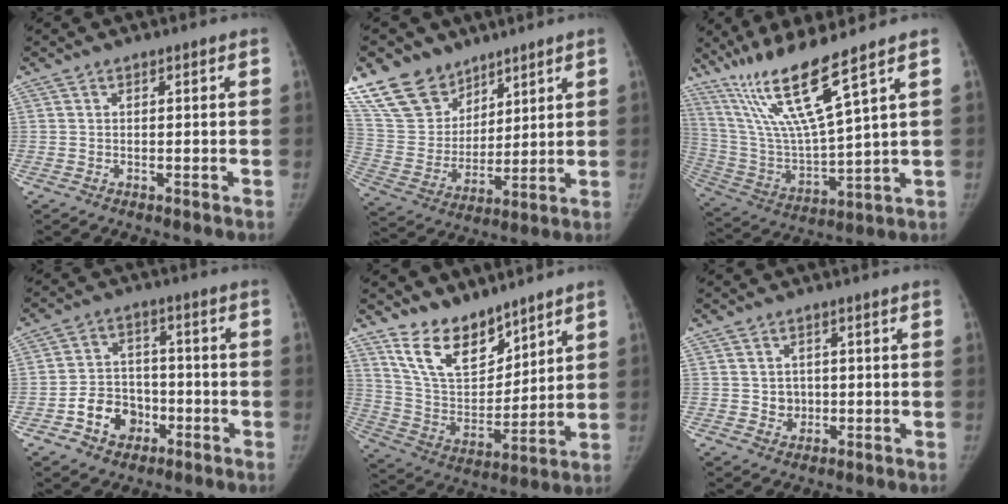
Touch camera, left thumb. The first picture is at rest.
{"total": 16.5, "force": [11.7, 10.6, 4.8], "torque": [-0.064, -0.051, 0.241]}
{"total": 16.4, "force": [10.8, 0.3, 12.3], "torque": [-0.239, -0.059, 0.217]}
{"total": 8.8, "force": [-3.9, 7.1, 3.6], "torque": [-0.029, 0.031, -0.066]}
{"total": 14.0, "force": [10.5, 6.8, 6.3], "torque": [-0.073, -0.070, 0.210]}
{"total": 3.1, "force": [-0.2, 2.9, 1.0], "torque": [0.003, 0.004, -0.001]}